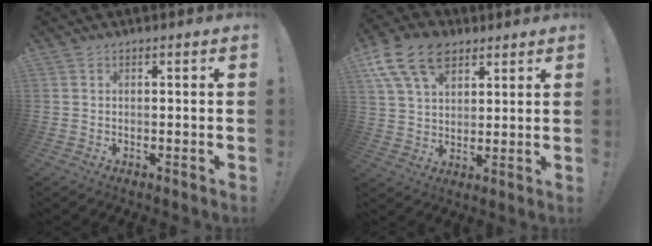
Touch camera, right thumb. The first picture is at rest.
{"total": 15.2, "force": [8.1, 9.7, 8.5], "torque": [-0.151, -0.032, 0.152]}